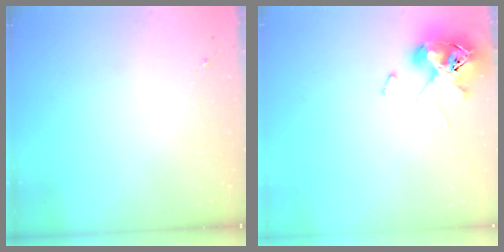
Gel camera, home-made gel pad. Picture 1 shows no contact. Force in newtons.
{"total": 11.8, "press": 11.6, "slide": 1.9}